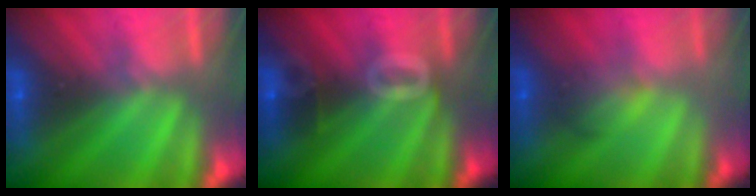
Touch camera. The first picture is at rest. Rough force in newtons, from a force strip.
{"total": 3.1}
{"total": 2.2}